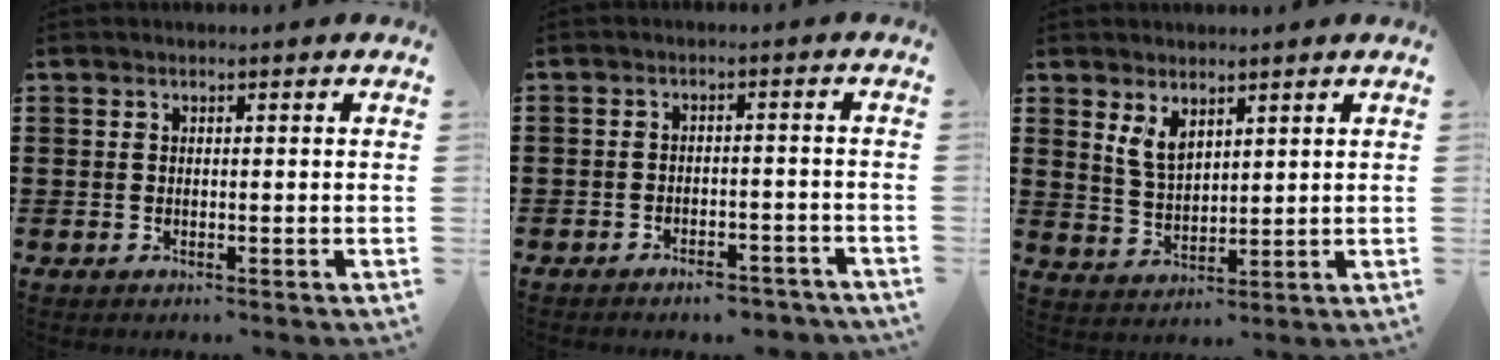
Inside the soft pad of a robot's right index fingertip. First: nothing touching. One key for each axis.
{"total": 3.2, "fx": -3.1, "fy": 0.4, "fz": 0.4, "tx": -0.009, "ty": 0.001, "tz": -0.063}
{"total": 4.3, "fx": 2.5, "fy": 2.1, "fz": 2.7, "tx": -0.060, "ty": 0.004, "tz": 0.047}